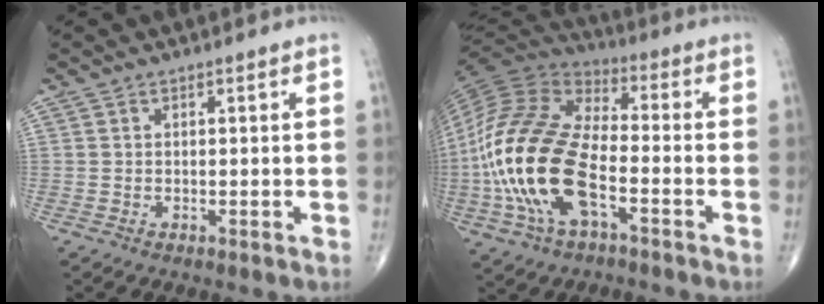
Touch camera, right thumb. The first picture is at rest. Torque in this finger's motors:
{"motor_torque": [1.12, 1.11, 2.59, -0.18, 0.84]}